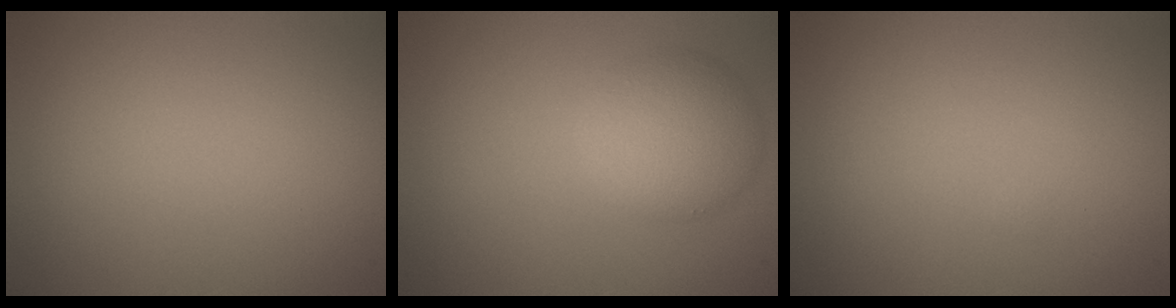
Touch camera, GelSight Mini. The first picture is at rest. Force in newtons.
{"total": 4.6, "press": 4.6, "slide": 0.1}
{"total": 0.0}